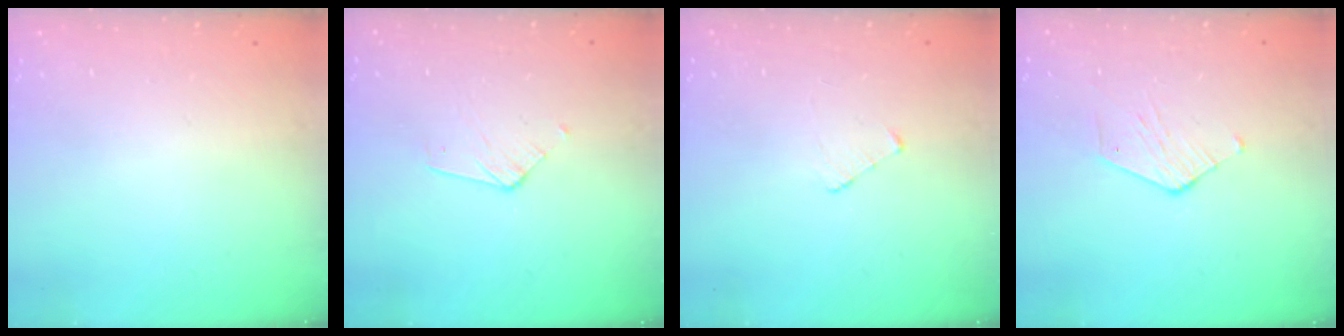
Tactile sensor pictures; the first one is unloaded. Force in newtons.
{"total": 3.6, "press": 3.5, "slide": 0.3}
{"total": 3.0, "press": 2.9, "slide": 0.3}
{"total": 3.9, "press": 3.9, "slide": 0.4}